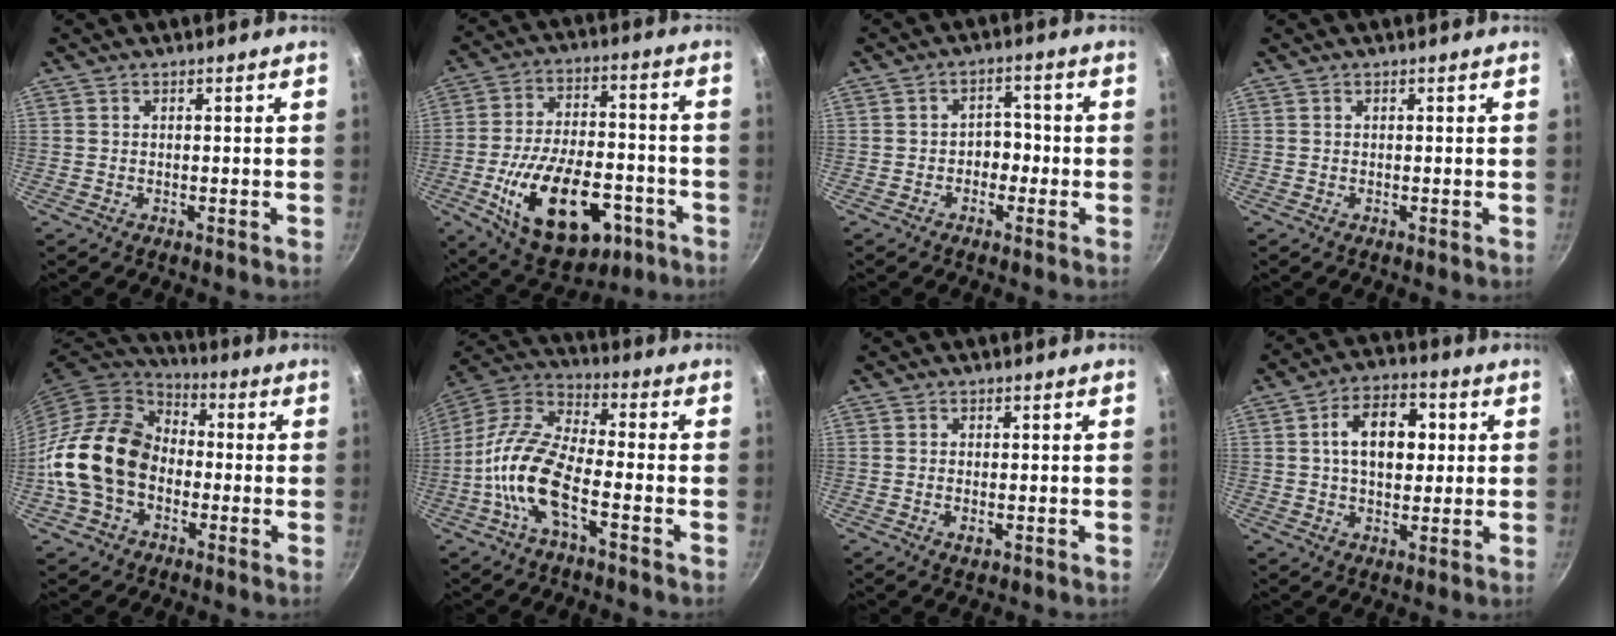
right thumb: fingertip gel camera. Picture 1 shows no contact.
{"total": 22.4, "force": [-8.2, 12.4, 16.8], "torque": [-0.262, 0.038, -0.116]}
{"total": 3.8, "force": [-1.1, 2.9, 2.2], "torque": [0.004, 0.018, -0.021]}
{"total": 0.0}
{"total": 17.9, "force": [-3.0, 13.4, 11.6], "torque": [-0.182, 0.041, -0.069]}
{"total": 13.9, "force": [-5.1, 5.4, 11.7], "torque": [-0.231, 0.043, -0.116]}
{"total": 1.8, "force": [-0.6, 0.9, 1.5], "torque": [-0.028, -0.003, -0.008]}
{"total": 11.7, "force": [1.9, 7.5, 8.8], "torque": [-0.109, 0.012, 0.021]}